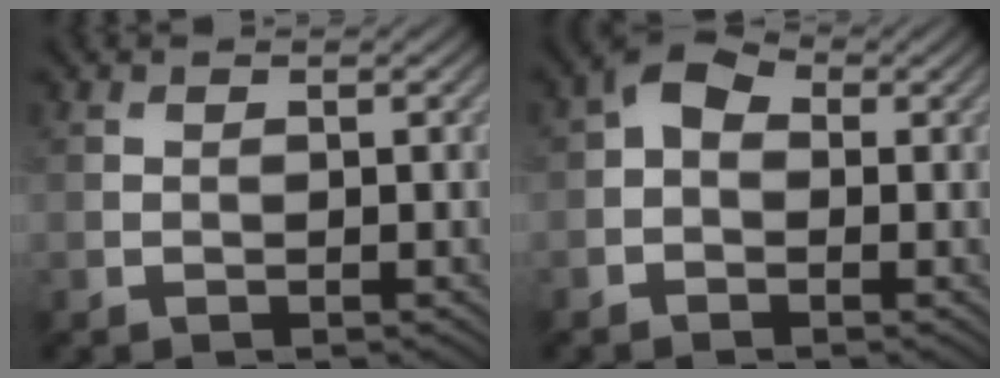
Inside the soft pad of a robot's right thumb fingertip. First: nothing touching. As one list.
[{"total": 3.6, "force": [0.4, 2.6, 2.5], "torque": [-0.049, 0.013, -0.004]}]